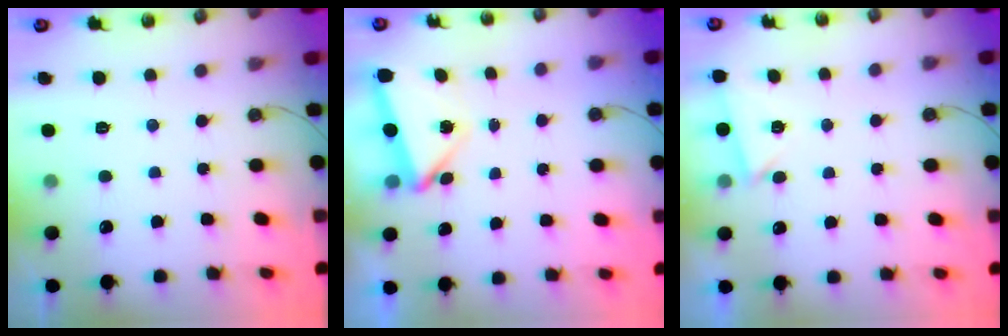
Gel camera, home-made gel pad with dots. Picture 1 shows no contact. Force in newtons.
{"total": 3.9, "press": 3.0, "slide": 2.5}
{"total": 3.0, "press": 2.9, "slide": 0.5}